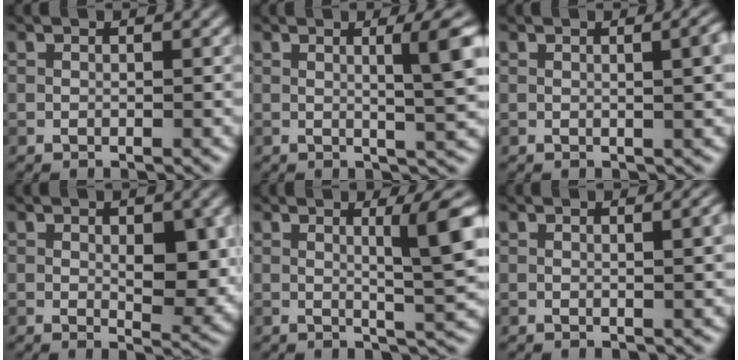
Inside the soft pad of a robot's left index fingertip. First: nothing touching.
{"total": 5.0, "force": [1.0, 0.9, 4.8], "torque": [-0.061, 0.006, 0.014]}
{"total": 3.9, "force": [0.7, 1.4, 3.5], "torque": [-0.027, 0.014, 0.004]}
{"total": 5.3, "force": [0.5, 2.5, 4.7], "torque": [-0.065, -0.008, 0.013]}
{"total": 5.7, "force": [1.2, 0.8, 5.6], "torque": [-0.077, -0.001, 0.020]}
{"total": 3.1, "force": [0.6, 1.0, 2.8], "torque": [-0.026, 0.008, 0.007]}